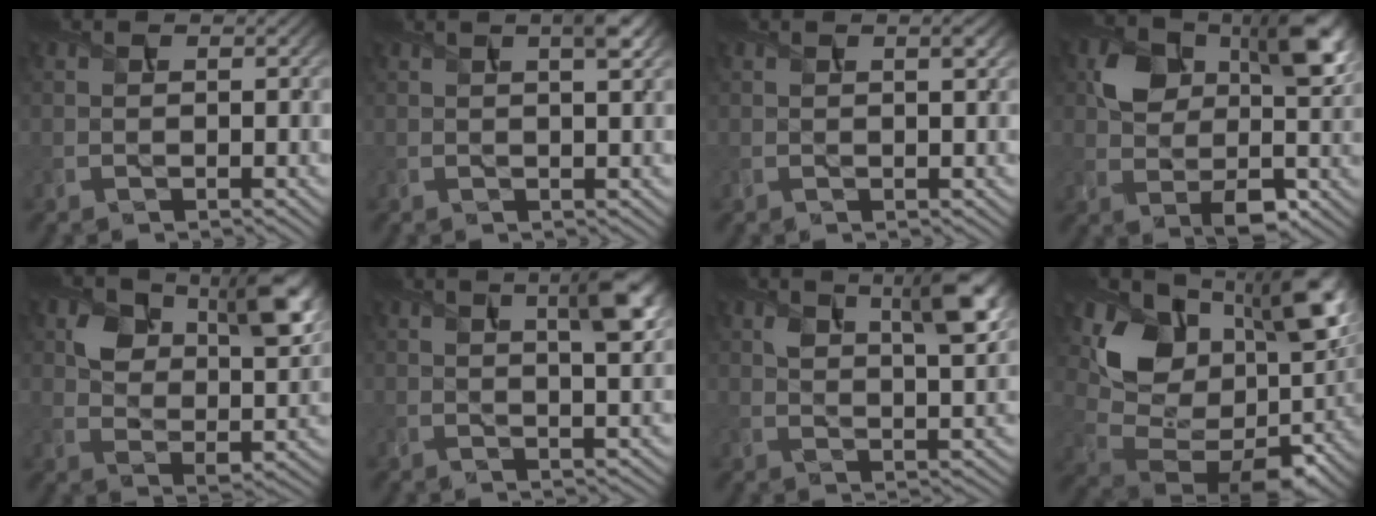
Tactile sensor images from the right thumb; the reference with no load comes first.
{"total": 2.8, "force": [1.3, 0.5, 2.4], "torque": [-0.039, 0.005, 0.020]}
{"total": 1.6, "force": [0.6, 0.3, 1.4], "torque": [-0.023, 0.002, 0.011]}
{"total": 9.7, "force": [2.1, 6.3, 7.1], "torque": [-0.126, -0.010, 0.036]}
{"total": 9.5, "force": [4.2, 5.8, 6.2], "torque": [-0.109, -0.020, 0.078]}
{"total": 6.0, "force": [2.5, 1.5, 5.3], "torque": [-0.080, 0.005, 0.042]}
{"total": 7.5, "force": [3.7, 2.8, 5.8], "torque": [-0.101, -0.005, 0.066]}
{"total": 17.8, "force": [4.8, 11.7, 12.6], "torque": [-0.227, -0.012, 0.103]}